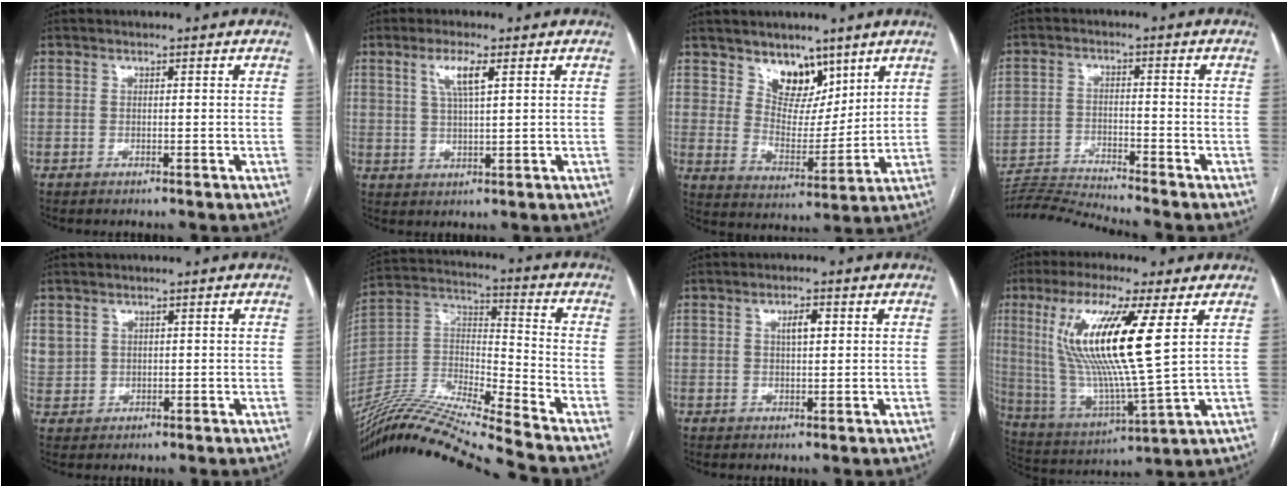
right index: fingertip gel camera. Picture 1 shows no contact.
{"total": 4.8, "force": [2.0, 0.6, 4.3], "torque": [-0.086, 0.004, 0.041]}
{"total": 8.2, "force": [5.6, 4.7, 3.8], "torque": [-0.057, -0.004, 0.106]}
{"total": 8.3, "force": [-7.9, -2.6, 0.5], "torque": [-0.015, -0.001, -0.146]}
{"total": 3.8, "force": [1.2, 3.5, 0.8], "torque": [-0.028, 0.013, 0.039]}
{"total": 20.7, "force": [-18.7, -1.7, 8.7], "torque": [-0.192, 0.003, -0.346]}
{"total": 2.8, "force": [0.8, 1.0, 2.5], "torque": [-0.041, 0.004, 0.013]}
{"total": 19.0, "force": [5.4, 1.3, 18.1], "torque": [-0.377, -0.008, 0.096]}